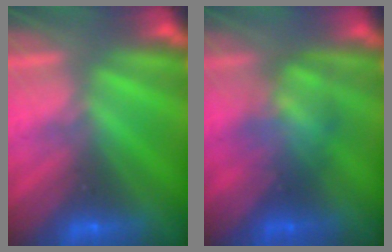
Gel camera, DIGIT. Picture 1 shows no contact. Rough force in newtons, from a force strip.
{"total": 3.8}